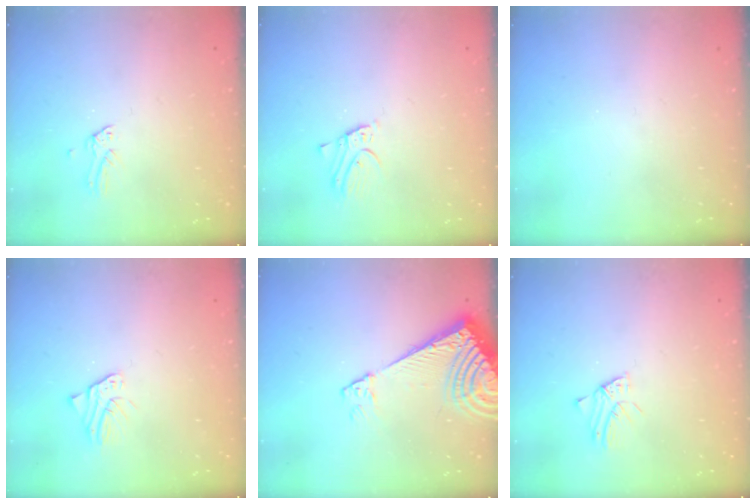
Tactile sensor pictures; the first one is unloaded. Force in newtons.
{"total": 2.7, "press": 2.7, "slide": 0.1}
{"total": 0.0}
{"total": 2.5, "press": 2.5, "slide": 0.2}
{"total": 14.3, "press": 14.1, "slide": 2.2}
{"total": 1.5, "press": 1.4, "slide": 0.1}